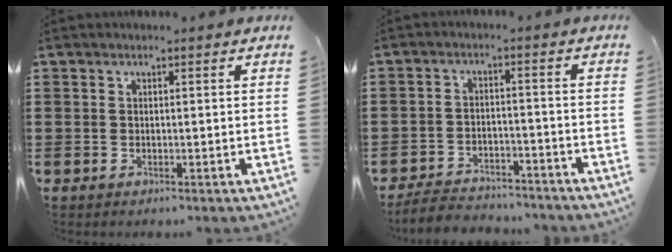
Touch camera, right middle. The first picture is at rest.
{"total": 4.7, "force": [-4.6, 0.8, 0.4], "torque": [-0.014, 0.007, -0.097]}